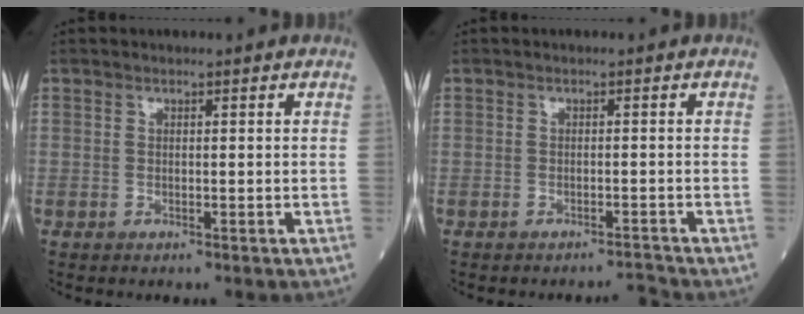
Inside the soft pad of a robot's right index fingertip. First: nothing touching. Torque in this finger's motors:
{"motor_torque": [-0.34, -0.08, -0.08, -0.02]}